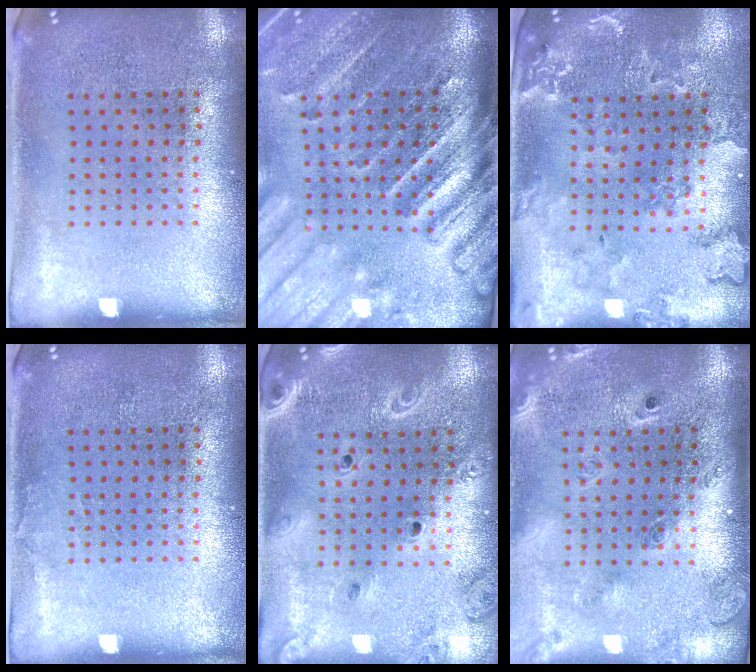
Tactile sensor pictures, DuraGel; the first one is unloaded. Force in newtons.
{"total": 4.4, "press": 3.5, "slide": 2.7}
{"total": 1.1, "press": 1.1, "slide": 0.2}
{"total": 0.5, "press": 0.5, "slide": 0.1}
{"total": 2.1, "press": 1.9, "slide": 0.9}
{"total": 2.5, "press": 1.8, "slide": 1.7}